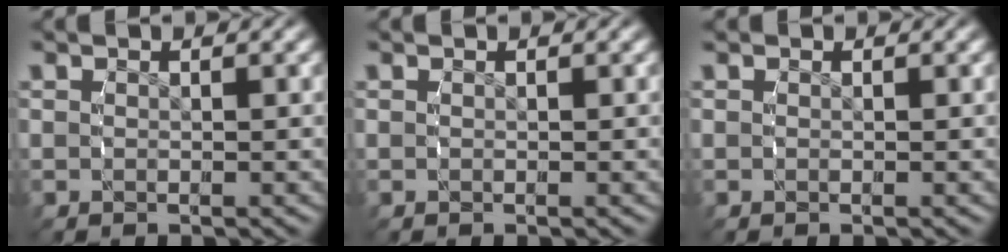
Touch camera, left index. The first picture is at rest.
{"total": 0.0}
{"total": 0.0}